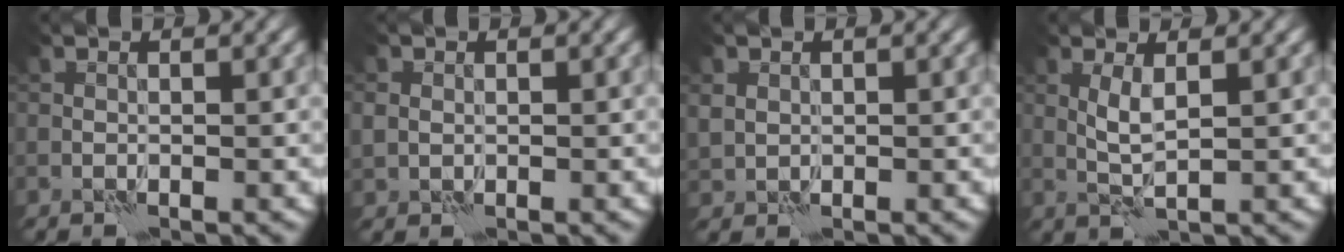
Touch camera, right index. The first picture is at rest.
{"total": 1.6, "force": [0.1, 1.5, 0.5], "torque": [-0.012, -0.001, 0.005]}
{"total": 1.6, "force": [0.5, 1.4, 0.4], "torque": [-0.014, -0.002, 0.008]}
{"total": 2.1, "force": [0.6, 0.3, 2.0], "torque": [-0.051, 0.001, 0.012]}